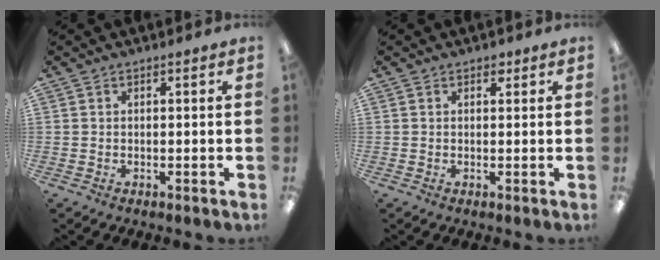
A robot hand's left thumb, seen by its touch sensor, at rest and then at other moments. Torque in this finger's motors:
{"motor_torque": [0.39, -0.11, 0.25, 0.23, 0.02]}